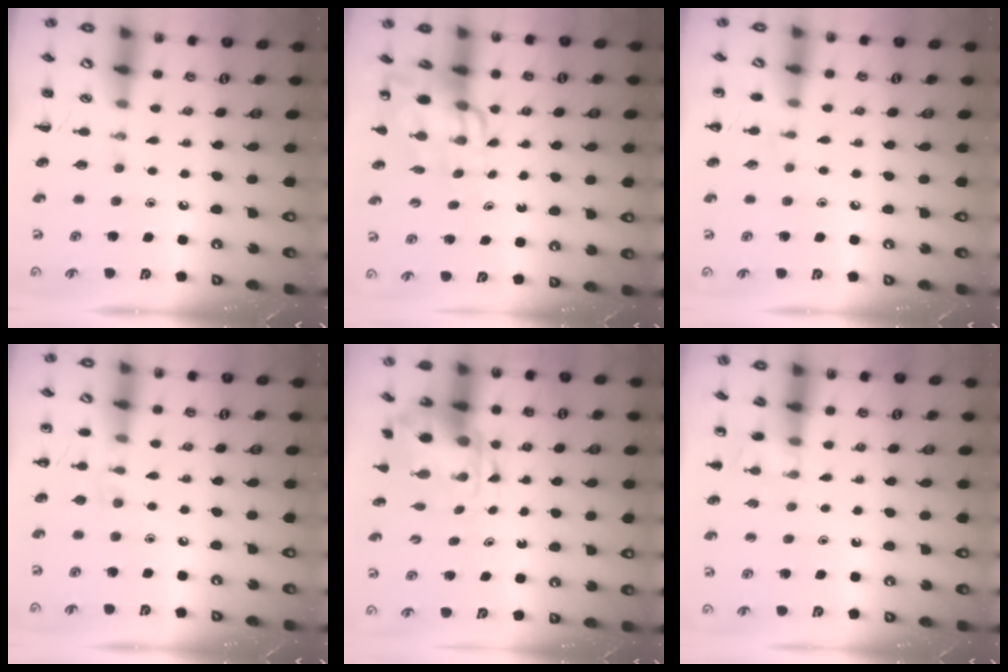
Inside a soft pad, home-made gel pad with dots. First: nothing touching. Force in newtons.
{"total": 10.0, "press": 9.5, "slide": 3.2}
{"total": 4.0, "press": 3.7, "slide": 1.5}
{"total": 6.2, "press": 5.9, "slide": 1.9}
{"total": 4.7, "press": 4.6, "slide": 0.4}
{"total": 4.2, "press": 4.1, "slide": 1.1}